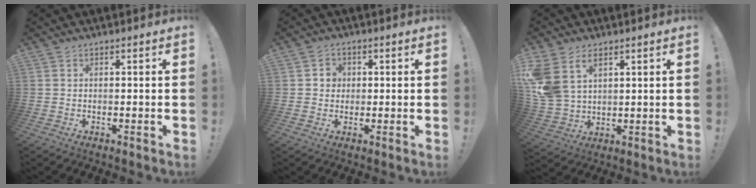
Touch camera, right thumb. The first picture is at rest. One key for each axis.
{"total": 3.6, "fx": 0.4, "fy": 3.4, "fz": 1.1, "tx": -0.012, "ty": 0.000, "tz": 0.005}
{"total": 10.2, "fx": 5.4, "fy": 6.8, "fz": 5.4, "tx": -0.112, "ty": -0.021, "tz": 0.110}